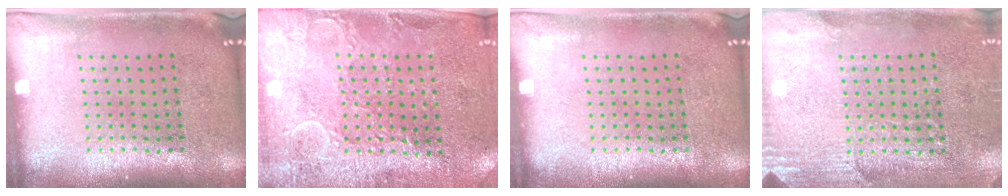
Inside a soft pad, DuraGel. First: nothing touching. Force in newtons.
{"total": 2.8, "press": 2.7, "slide": 0.8}
{"total": 0.0}
{"total": 2.8, "press": 2.6, "slide": 1.0}